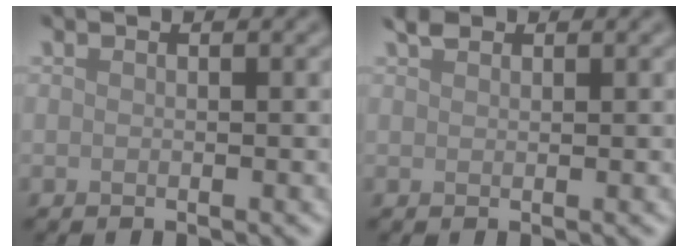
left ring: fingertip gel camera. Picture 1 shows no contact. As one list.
[{"total": 1.2, "force": [1.0, 0.6, 0.4], "torque": [-0.009, 0.003, 0.018]}]